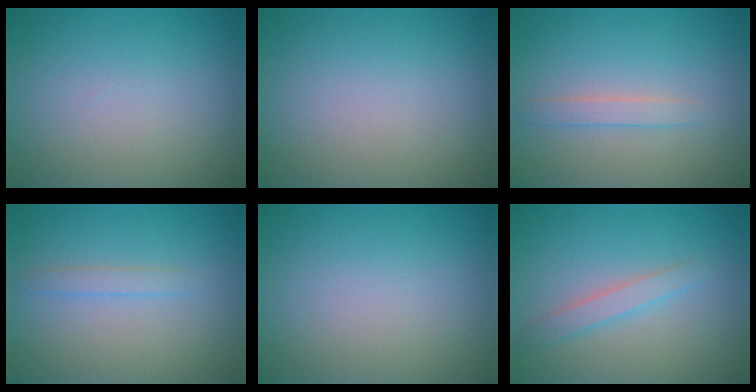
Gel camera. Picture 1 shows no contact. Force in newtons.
{"total": 0.0}
{"total": 1.5, "press": 1.5, "slide": 0.1}
{"total": 1.1, "press": 1.1, "slide": 0.0}
{"total": 0.0}
{"total": 1.8, "press": 1.8, "slide": 0.1}